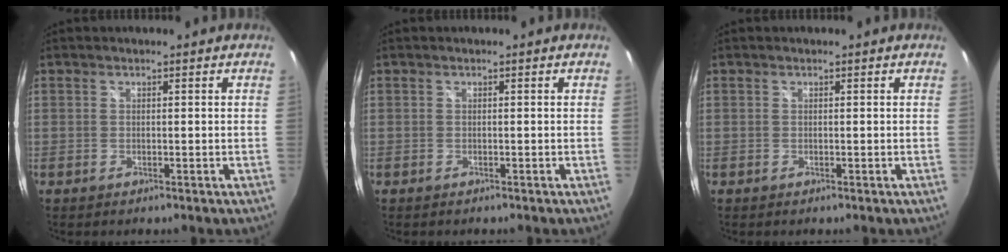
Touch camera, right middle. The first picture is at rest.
{"total": 0.0}
{"total": 0.0}